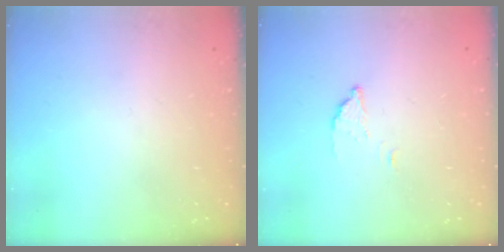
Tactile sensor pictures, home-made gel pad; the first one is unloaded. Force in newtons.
{"total": 2.2, "press": 2.2, "slide": 0.2}